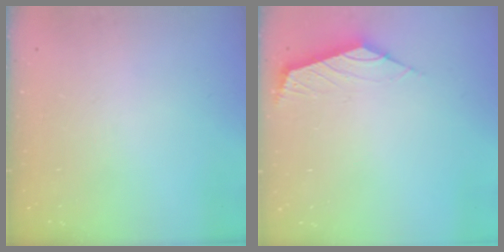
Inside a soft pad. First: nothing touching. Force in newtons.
{"total": 2.4, "press": 2.3, "slide": 0.6}